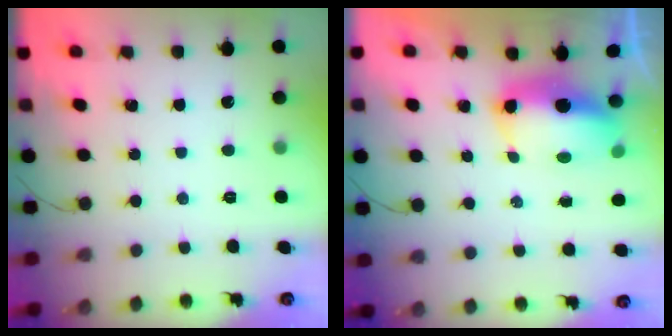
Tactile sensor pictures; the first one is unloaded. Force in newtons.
{"total": 8.8, "press": 8.7, "slide": 1.6}